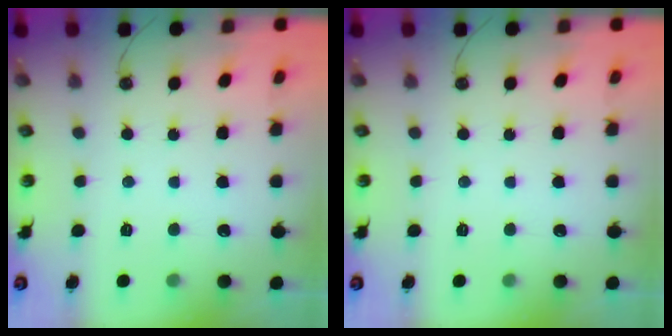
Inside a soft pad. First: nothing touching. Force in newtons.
{"total": 0.0}